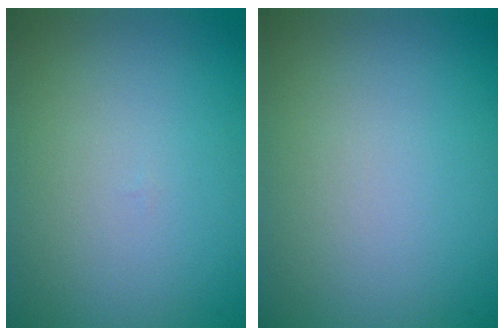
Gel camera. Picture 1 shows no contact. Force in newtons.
{"total": 0.0}